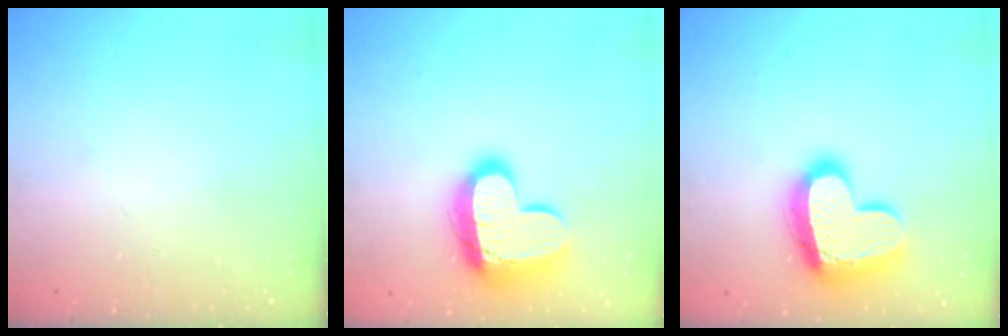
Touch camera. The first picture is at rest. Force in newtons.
{"total": 17.0, "press": 16.9, "slide": 1.1}
{"total": 17.9, "press": 17.8, "slide": 1.6}